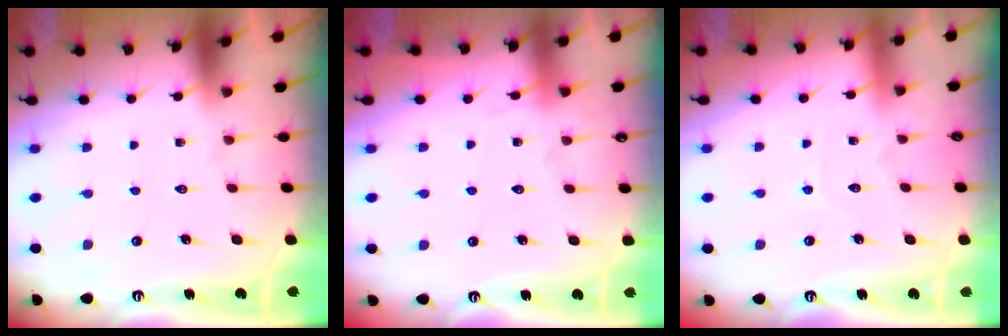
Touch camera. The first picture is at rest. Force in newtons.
{"total": 4.2, "press": 4.2, "slide": 0.5}
{"total": 3.1, "press": 3.1, "slide": 0.3}